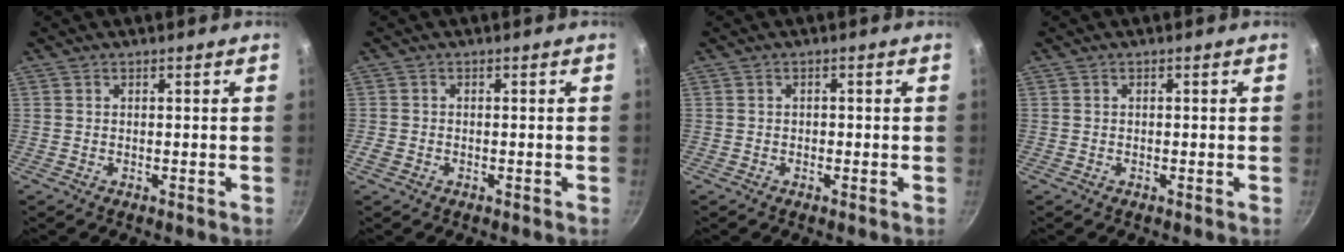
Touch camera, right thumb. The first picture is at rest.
{"total": 1.6, "force": [-0.7, 1.2, 0.8], "torque": [-0.020, 0.003, -0.013]}
{"total": 0.7, "force": [-0.3, 0.6, 0.3], "torque": [-0.003, 0.004, -0.004]}
{"total": 0.0}